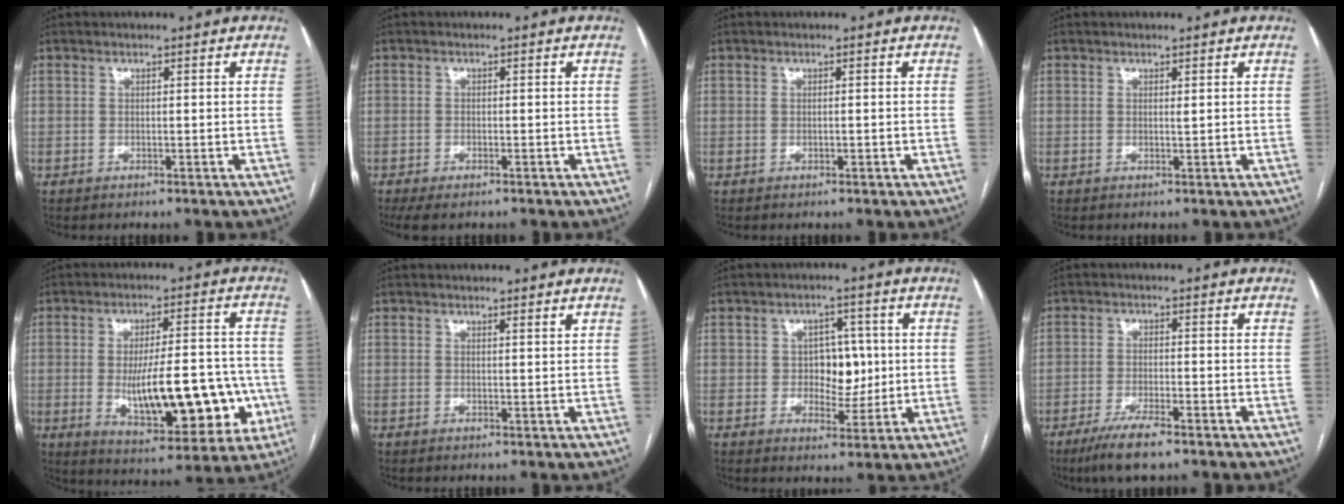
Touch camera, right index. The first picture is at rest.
{"total": 3.5, "force": [-2.4, 1.4, 2.1], "torque": [-0.042, -0.008, -0.033]}
{"total": 0.5, "force": [-0.1, 0.1, 0.5], "torque": [-0.012, -0.001, 0.001]}
{"total": 0.0}
{"total": 17.8, "force": [-3.5, 6.0, 16.4], "torque": [-0.225, 0.014, -0.034]}
{"total": 0.9, "force": [0.9, 0.0, 0.3], "torque": [-0.013, -0.002, 0.009]}
{"total": 6.1, "force": [0.3, 4.2, 4.5], "torque": [-0.058, 0.014, 0.011]}
{"total": 6.3, "force": [-4.4, 0.7, 4.5], "torque": [-0.089, -0.014, -0.079]}